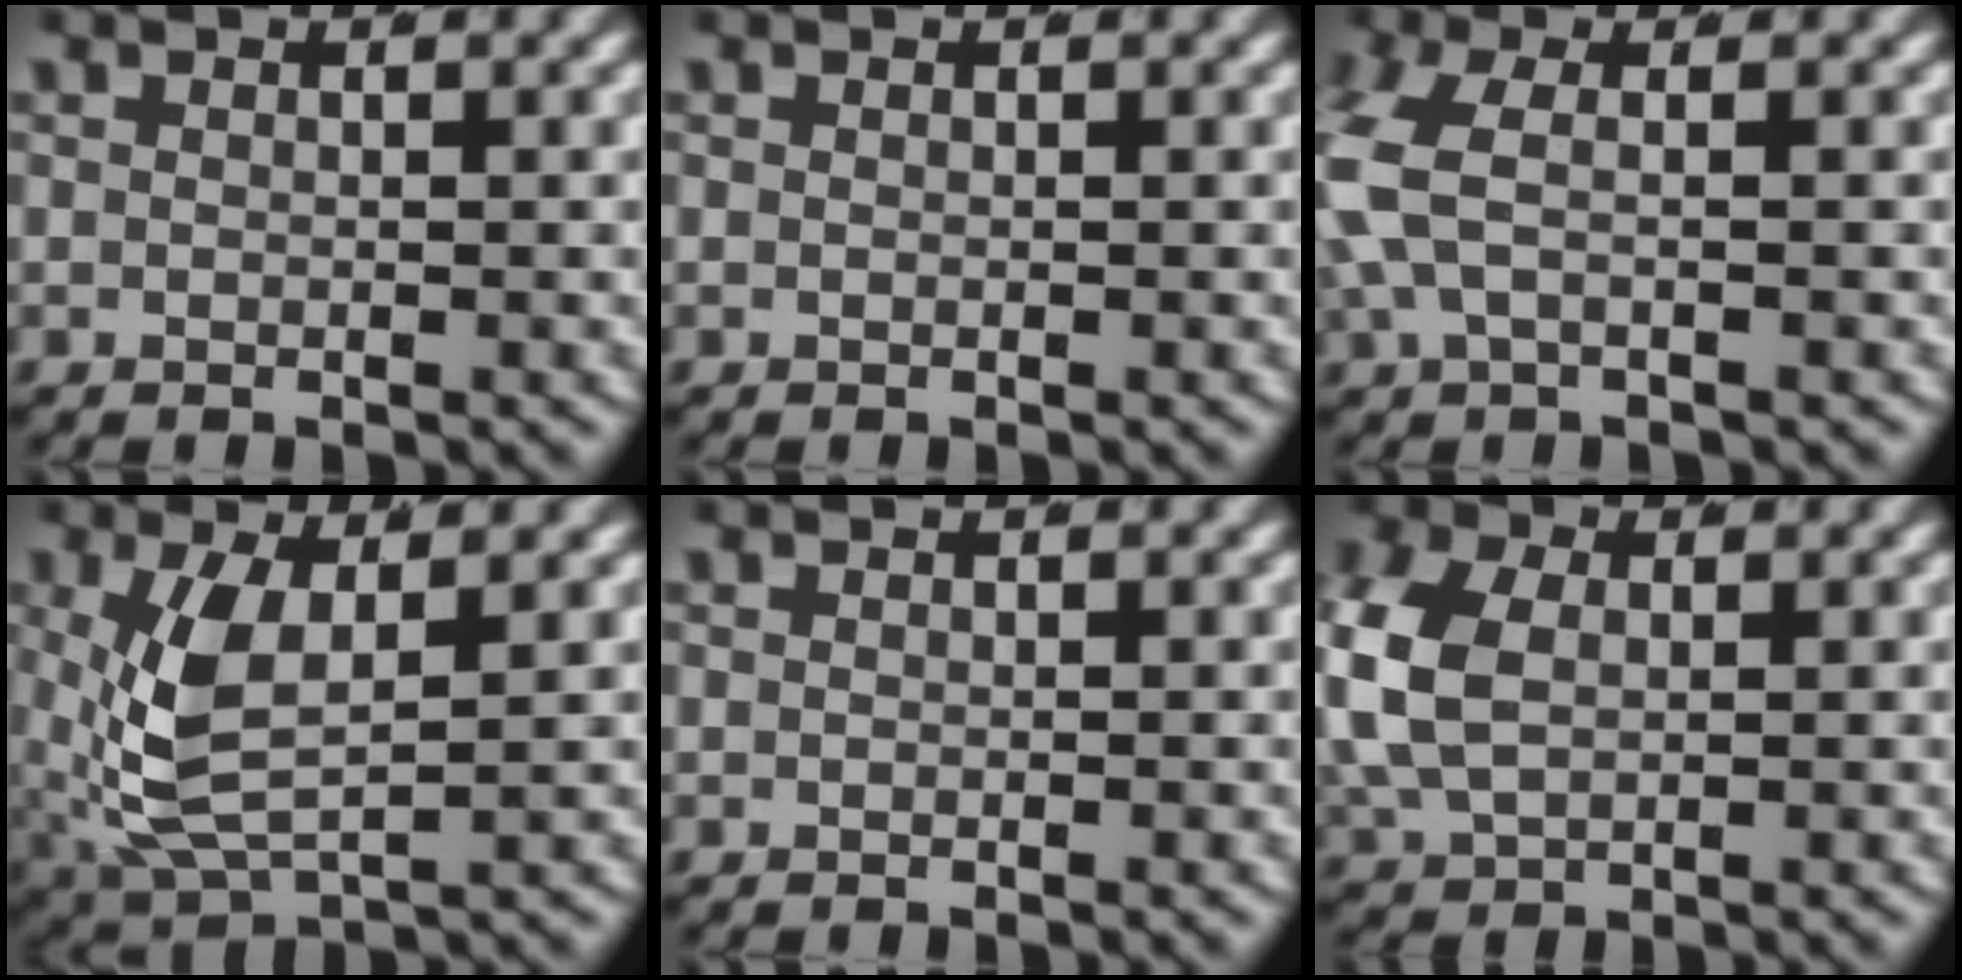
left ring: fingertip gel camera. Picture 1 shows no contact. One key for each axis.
{"total": 0.0}
{"total": 3.7, "fx": -0.1, "fy": 2.2, "fz": 2.9, "tx": -0.094, "ty": -0.013, "tz": 0.007}
{"total": 5.5, "fx": 0.3, "fy": 2.9, "fz": 4.7, "tx": -0.120, "ty": -0.022, "tz": 0.025}
{"total": 0.0}
{"total": 5.5, "fx": 0.6, "fy": 4.3, "fz": 3.4, "tx": -0.108, "ty": -0.017, "tz": 0.024}